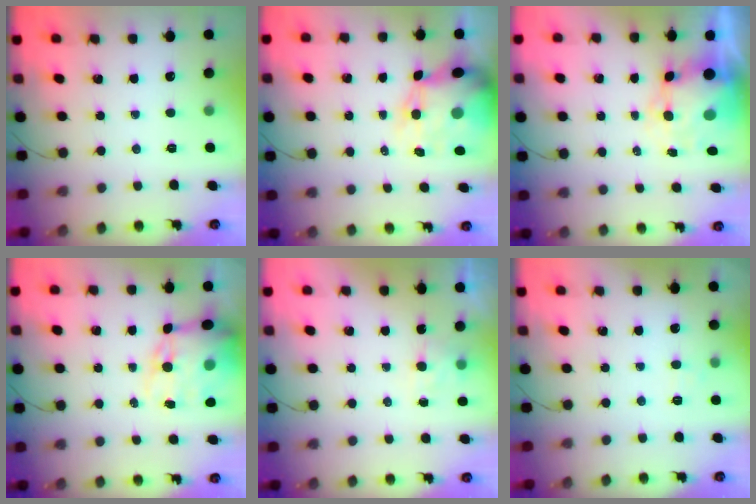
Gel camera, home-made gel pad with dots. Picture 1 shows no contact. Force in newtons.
{"total": 10.6, "press": 10.1, "slide": 3.2}
{"total": 9.2, "press": 9.0, "slide": 2.1}
{"total": 14.9, "press": 14.6, "slide": 3.1}
{"total": 5.0, "press": 4.7, "slide": 1.5}
{"total": 4.3, "press": 4.2, "slide": 1.0}